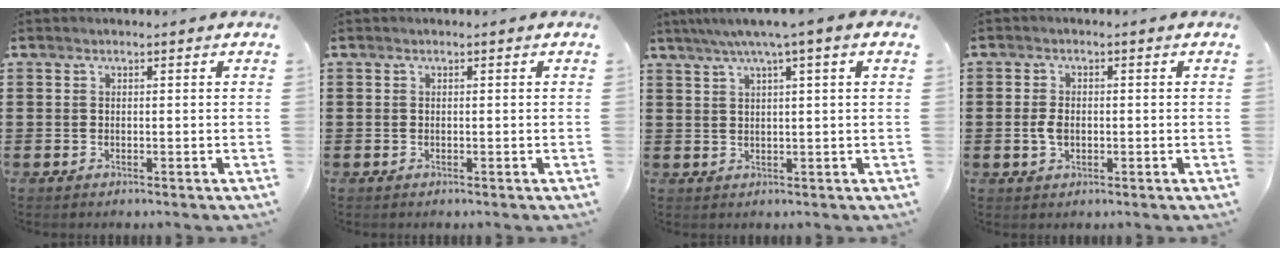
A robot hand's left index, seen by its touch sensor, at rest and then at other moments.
{"total": 0.0}
{"total": 3.9, "force": [2.0, -0.3, 3.3], "torque": [-0.069, 0.004, 0.032]}
{"total": 2.7, "force": [-0.3, 1.6, 2.1], "torque": [-0.056, -0.001, -0.011]}